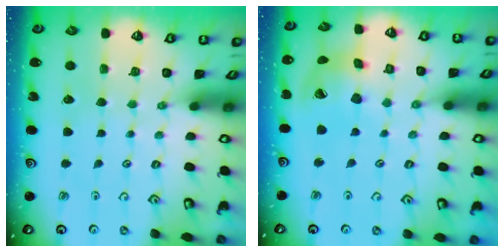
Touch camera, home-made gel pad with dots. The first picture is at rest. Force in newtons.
{"total": 13.8, "press": 13.6, "slide": 2.2}